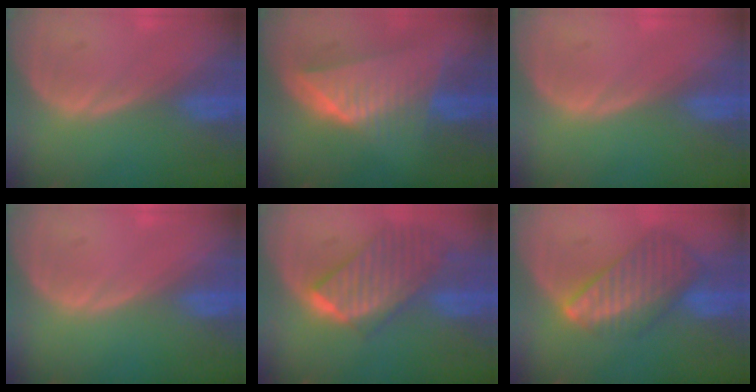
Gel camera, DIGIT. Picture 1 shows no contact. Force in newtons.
{"total": 8.0, "press": 7.3, "slide": 3.4}
{"total": 0.0}
{"total": 0.0}
{"total": 9.9, "press": 8.6, "slide": 4.8}
{"total": 9.2, "press": 8.0, "slide": 4.5}